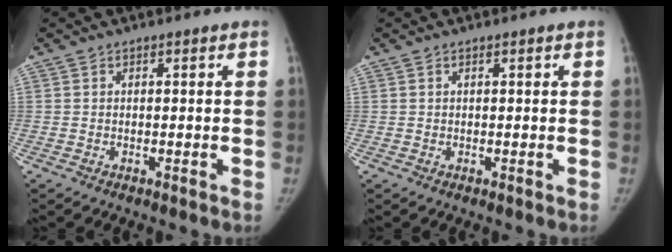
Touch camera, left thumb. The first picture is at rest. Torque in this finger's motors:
{"motor_torque": [-0.01, -0.01, 0.04, 0.01, 0.00]}